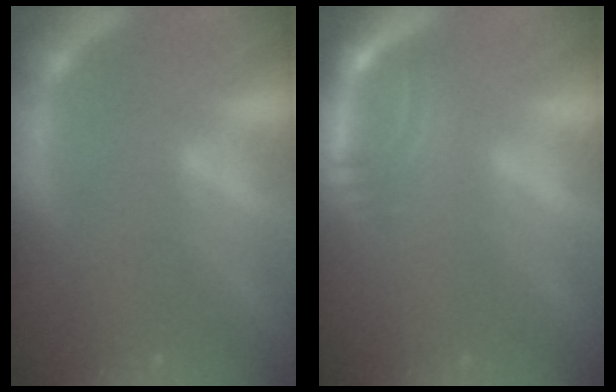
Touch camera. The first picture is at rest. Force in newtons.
{"total": 4.5}